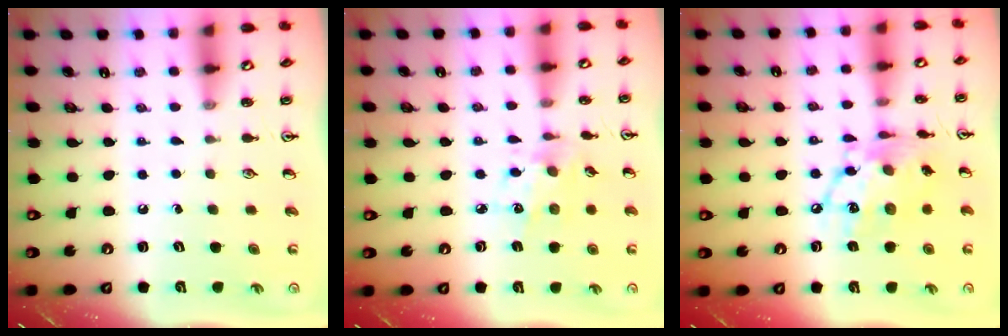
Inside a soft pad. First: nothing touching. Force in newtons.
{"total": 5.6, "press": 5.4, "slide": 1.5}
{"total": 14.3, "press": 14.3, "slide": 1.4}